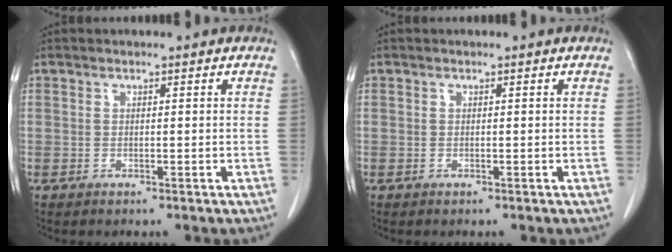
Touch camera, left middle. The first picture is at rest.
{"total": 0.0}